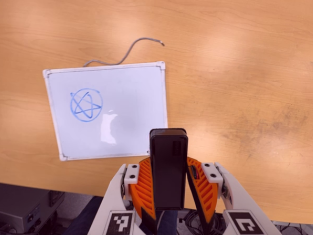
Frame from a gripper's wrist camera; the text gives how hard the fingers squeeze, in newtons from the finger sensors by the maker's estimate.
{"total": 5.2, "left": 4.5, "right": 5.9}